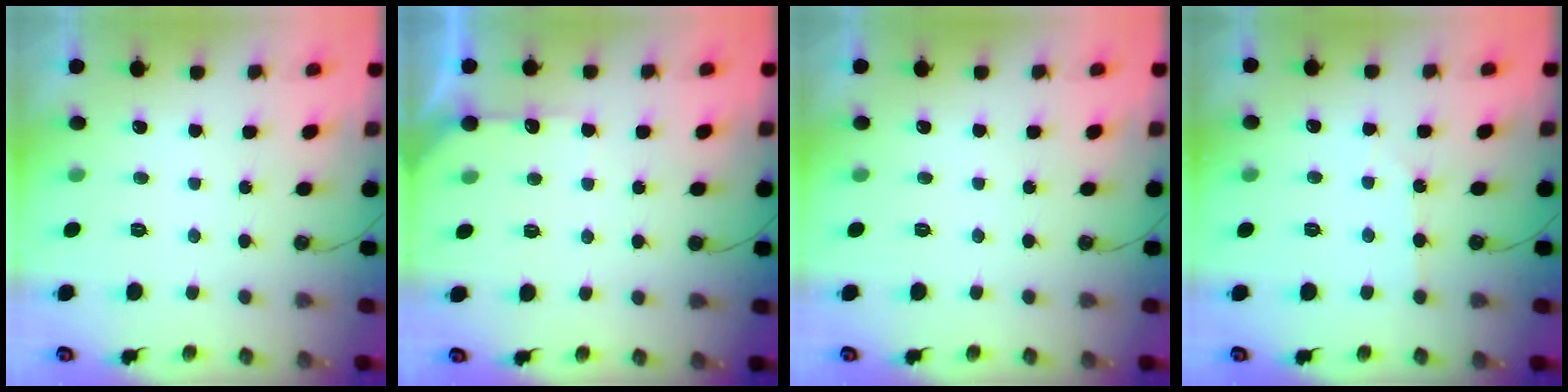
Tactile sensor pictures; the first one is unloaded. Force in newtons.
{"total": 4.2, "press": 4.2, "slide": 0.5}
{"total": 0.0}
{"total": 3.6, "press": 3.6, "slide": 0.6}